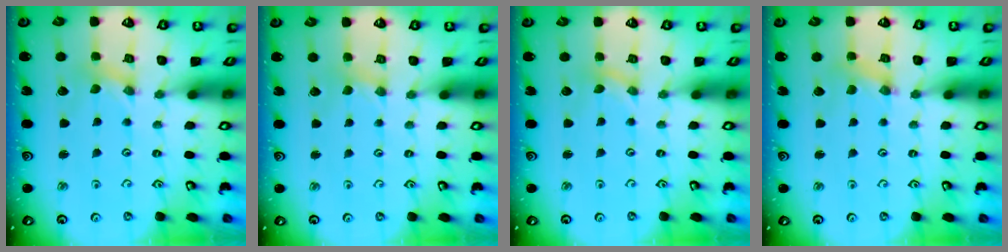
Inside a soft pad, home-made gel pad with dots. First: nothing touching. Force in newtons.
{"total": 1.1, "press": 1.1, "slide": 0.4}
{"total": 0.0}
{"total": 1.6, "press": 1.6, "slide": 0.3}